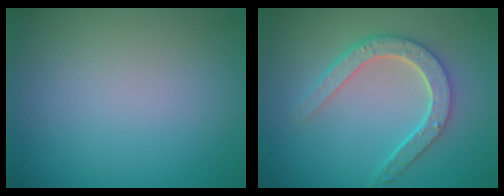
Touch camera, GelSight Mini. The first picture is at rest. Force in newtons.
{"total": 4.7, "press": 3.7, "slide": 2.9}